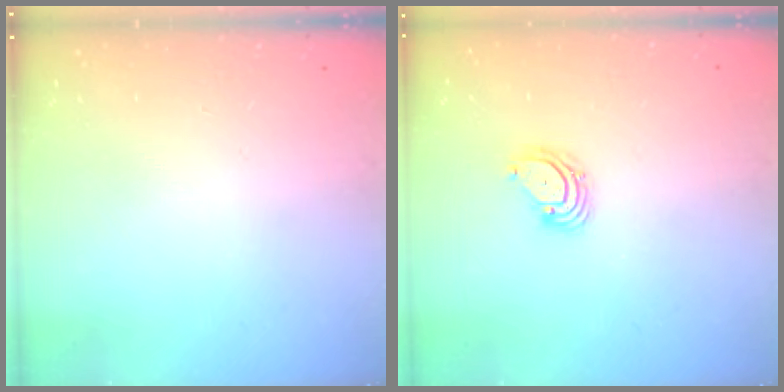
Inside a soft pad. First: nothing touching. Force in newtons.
{"total": 3.6, "press": 3.6, "slide": 0.3}